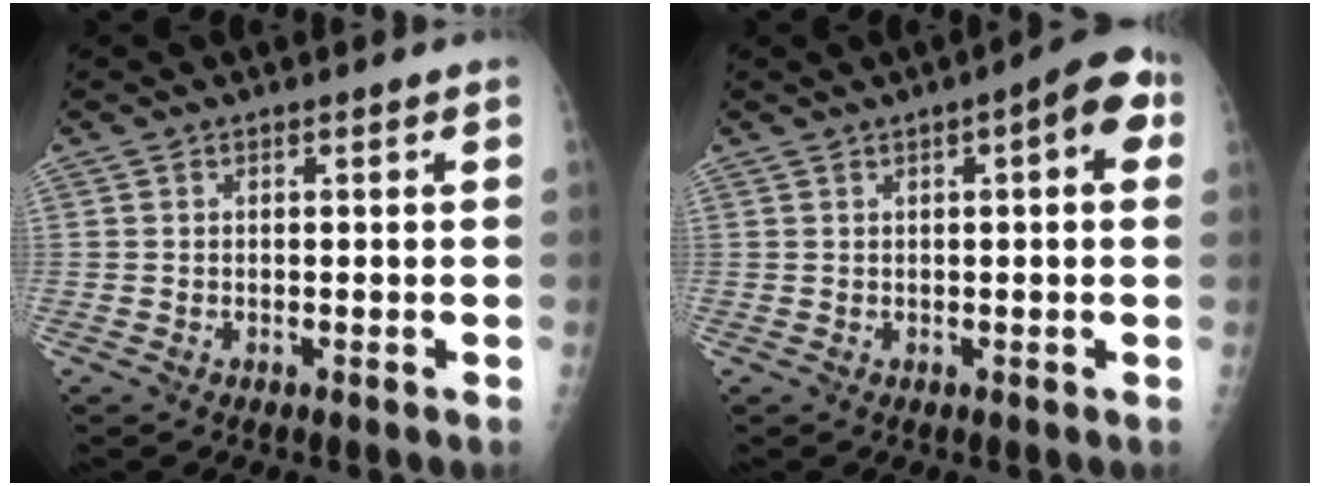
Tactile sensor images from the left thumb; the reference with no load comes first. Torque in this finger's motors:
{"motor_torque": [-0.07, -0.03, 0.01, -0.01, 0.09]}